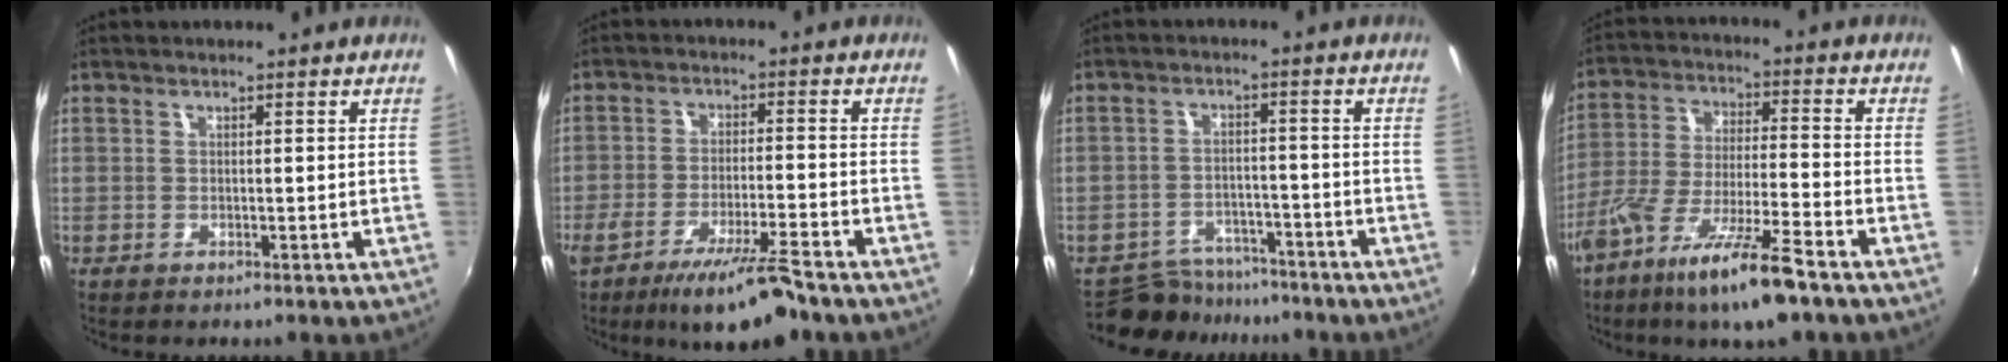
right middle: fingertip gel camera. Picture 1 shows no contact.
{"total": 9.9, "force": [-7.3, 0.8, 6.7], "torque": [-0.129, -0.023, -0.122]}
{"total": 8.3, "force": [-7.5, 3.4, 1.0], "torque": [-0.036, 0.009, -0.113]}
{"total": 14.5, "force": [-9.6, 1.8, 10.7], "torque": [-0.211, -0.033, -0.175]}